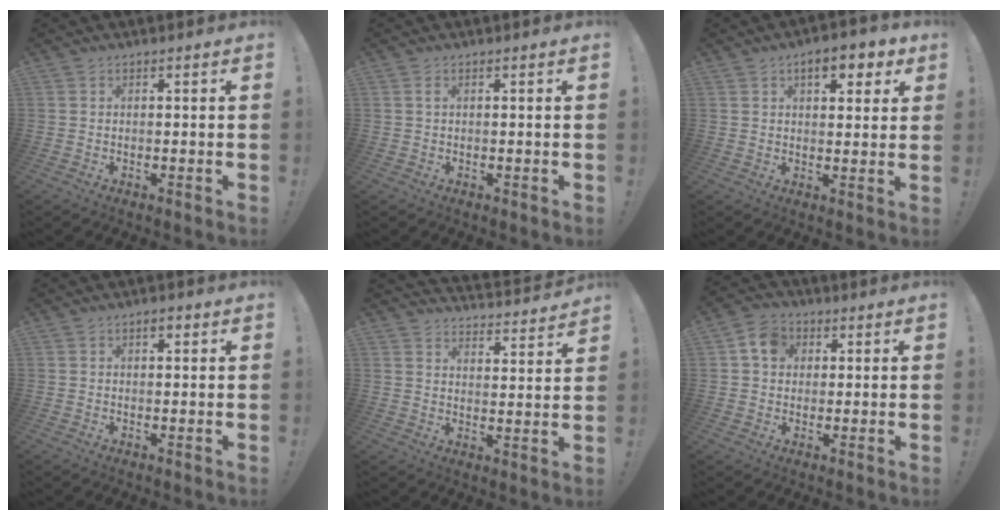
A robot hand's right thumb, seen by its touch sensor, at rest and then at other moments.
{"total": 0.8, "force": [0.1, 0.2, 0.8], "torque": [-0.018, 0.003, 0.001]}
{"total": 7.8, "force": [4.1, 3.5, 5.7], "torque": [-0.073, -0.008, 0.066]}
{"total": 1.8, "force": [0.8, 1.0, 1.2], "torque": [-0.015, 0.000, 0.011]}
{"total": 4.7, "force": [4.3, 1.4, 1.4], "torque": [-0.014, -0.047, 0.072]}
{"total": 7.6, "force": [2.2, 6.3, 3.6], "torque": [-0.050, 0.005, 0.042]}